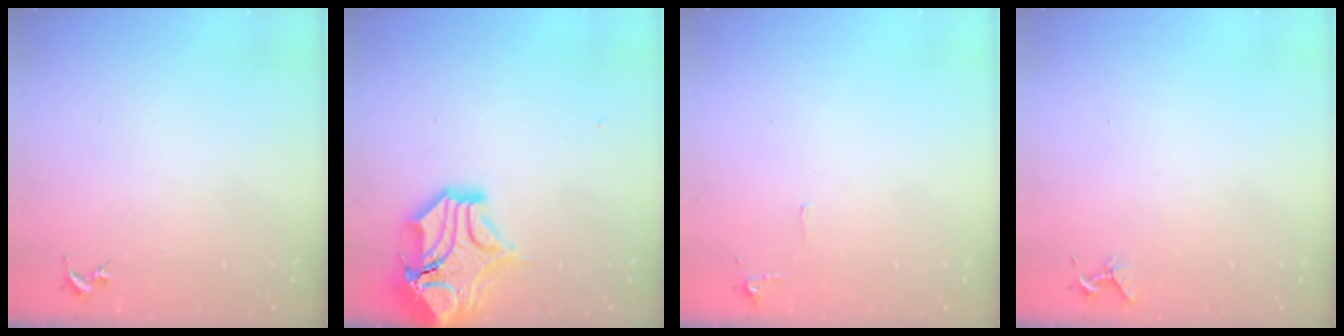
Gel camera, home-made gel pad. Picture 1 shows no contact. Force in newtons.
{"total": 16.7, "press": 16.5, "slide": 2.5}
{"total": 5.0, "press": 5.0, "slide": 0.8}
{"total": 4.2, "press": 4.2, "slide": 0.4}